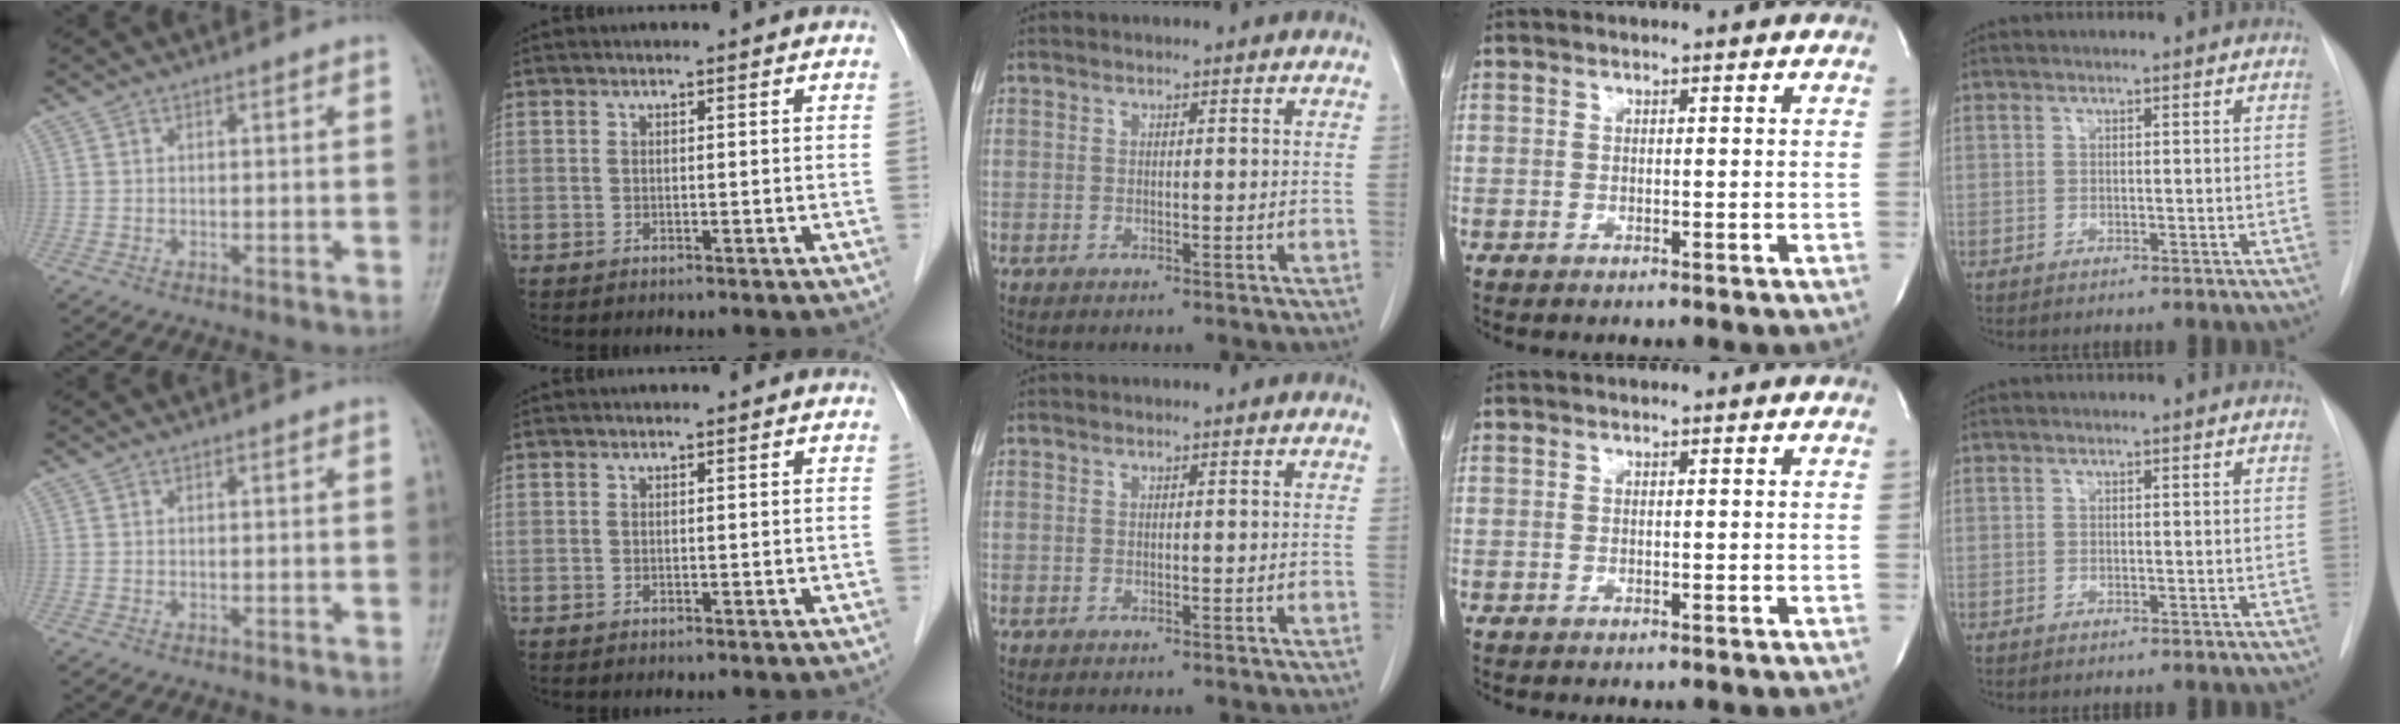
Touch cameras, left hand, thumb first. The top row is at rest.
{}